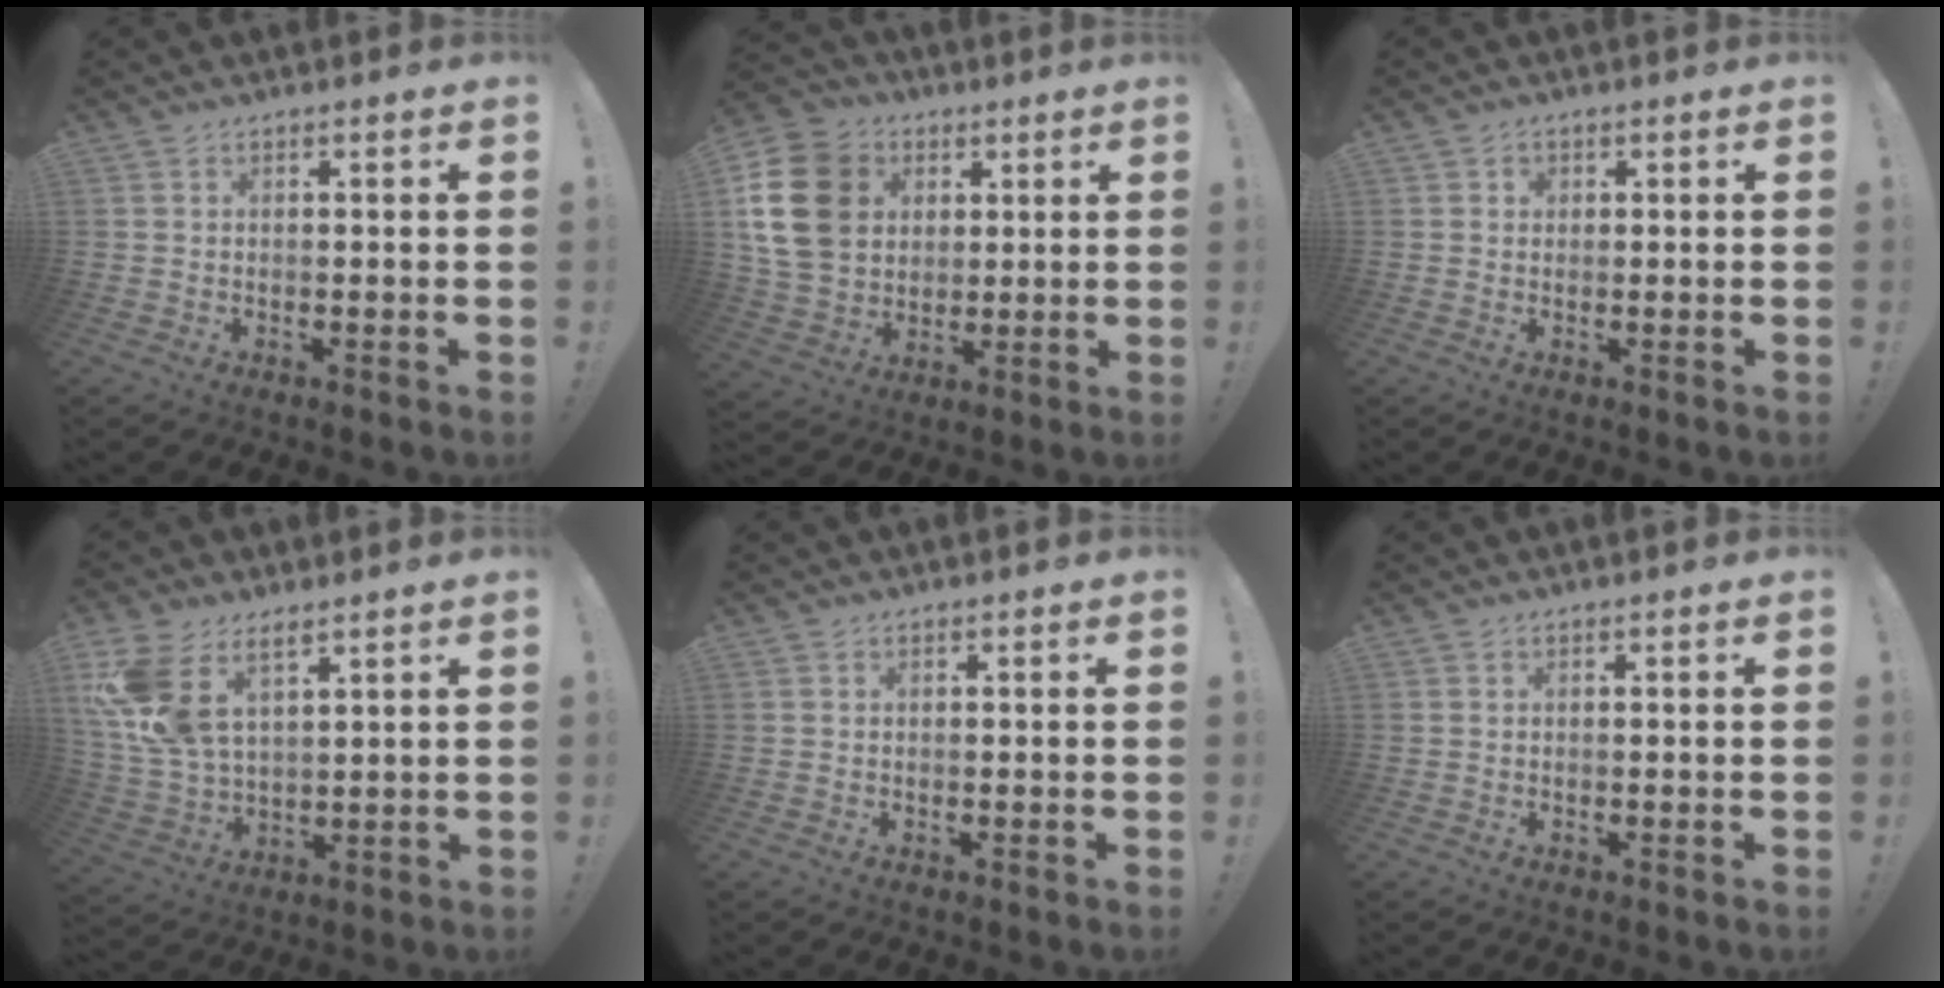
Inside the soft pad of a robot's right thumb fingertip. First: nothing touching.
{"total": 18.7, "force": [4.4, 14.9, 10.3], "torque": [-0.176, -0.003, 0.089]}
{"total": 1.4, "force": [0.5, 1.3, 0.3], "torque": [-0.001, 0.000, 0.007]}
{"total": 11.8, "force": [7.0, 6.2, 7.1], "torque": [-0.156, -0.030, 0.138]}
{"total": 0.0}
{"total": 0.0}